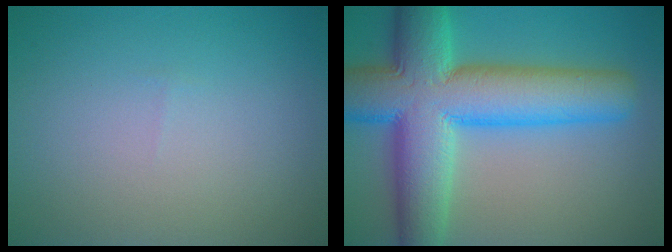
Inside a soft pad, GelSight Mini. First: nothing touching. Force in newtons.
{"total": 12.9, "press": 12.9, "slide": 0.4}